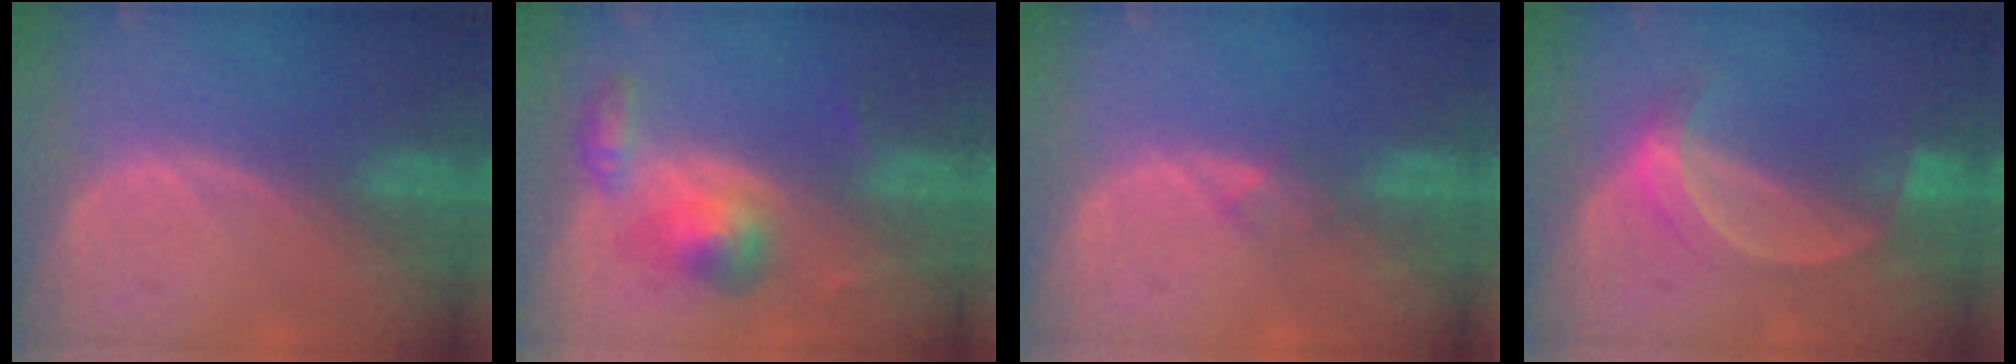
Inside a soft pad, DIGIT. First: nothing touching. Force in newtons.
{"total": 5.6, "press": 5.4, "slide": 1.5}
{"total": 1.4, "press": 1.4, "slide": 0.1}
{"total": 5.2, "press": 4.7, "slide": 2.2}